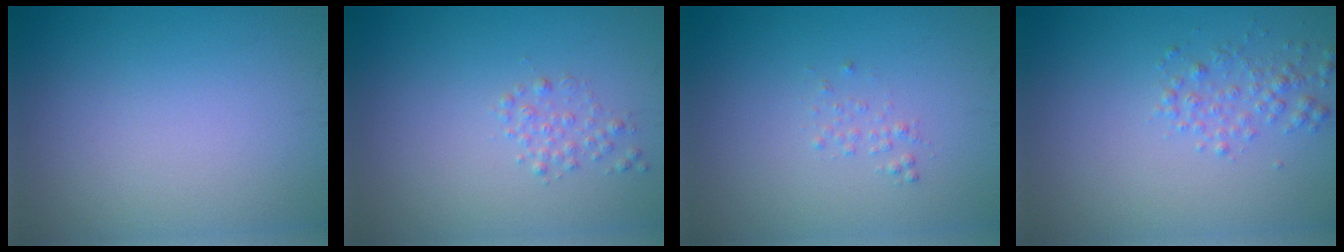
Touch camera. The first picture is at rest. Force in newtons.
{"total": 1.2, "press": 1.2, "slide": 0.0}
{"total": 0.7, "press": 0.7, "slide": 0.1}
{"total": 1.9, "press": 1.9, "slide": 0.1}